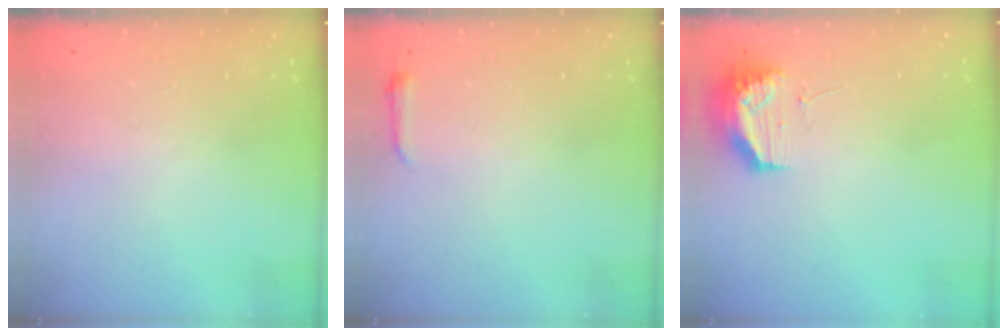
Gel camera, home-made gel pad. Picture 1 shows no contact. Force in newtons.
{"total": 3.0, "press": 2.9, "slide": 0.6}
{"total": 13.5, "press": 11.5, "slide": 7.0}